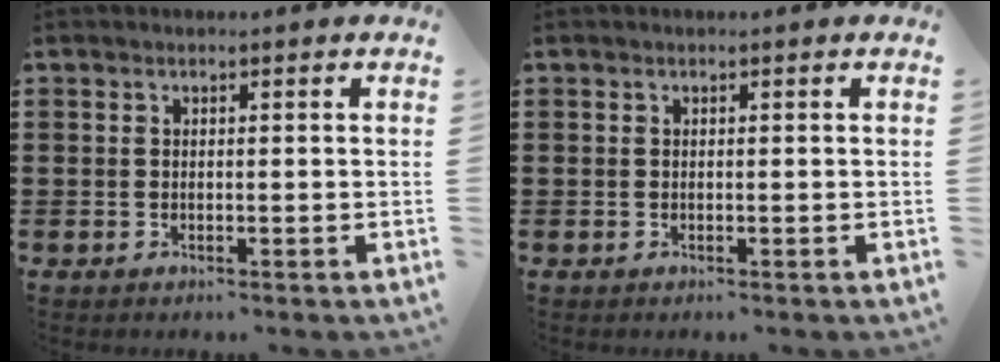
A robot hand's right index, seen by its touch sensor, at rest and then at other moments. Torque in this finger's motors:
{"motor_torque": [0.00, 0.00, 0.00, 0.00]}